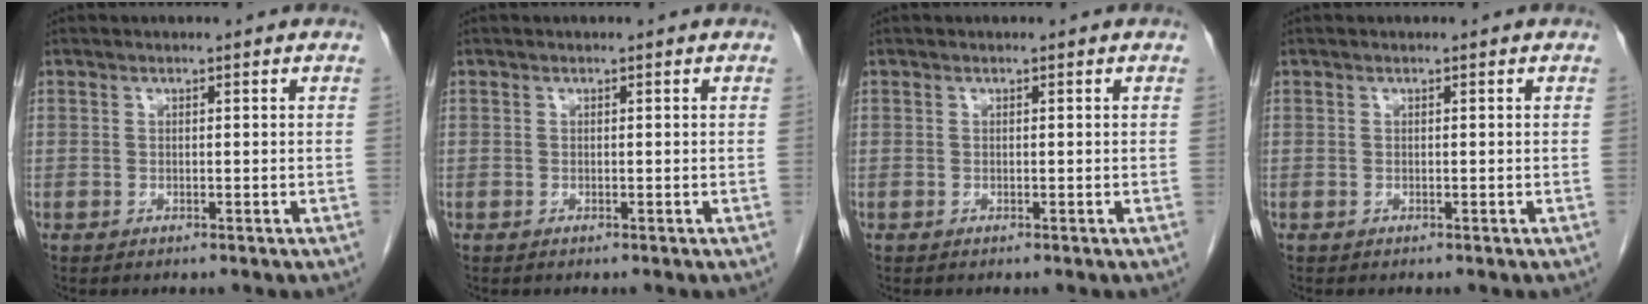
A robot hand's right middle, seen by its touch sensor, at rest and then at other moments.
{"total": 0.0}
{"total": 0.0}
{"total": 0.0}